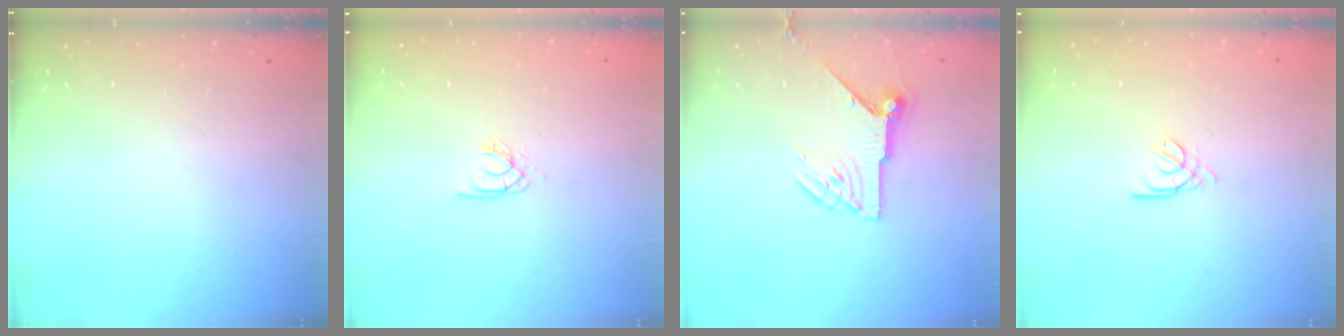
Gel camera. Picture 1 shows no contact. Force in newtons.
{"total": 2.0, "press": 2.0, "slide": 0.4}
{"total": 8.2, "press": 8.2, "slide": 0.2}
{"total": 2.2, "press": 2.1, "slide": 0.6}